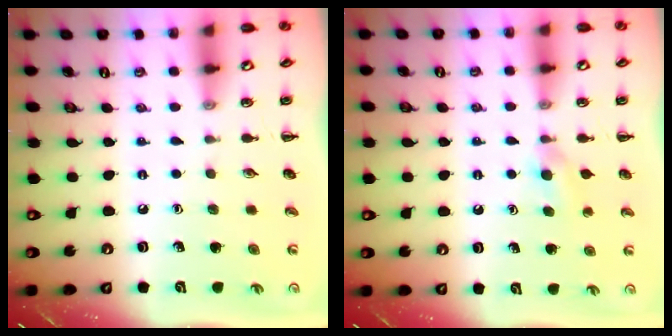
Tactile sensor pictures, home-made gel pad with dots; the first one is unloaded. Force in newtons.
{"total": 3.9, "press": 3.6, "slide": 1.4}